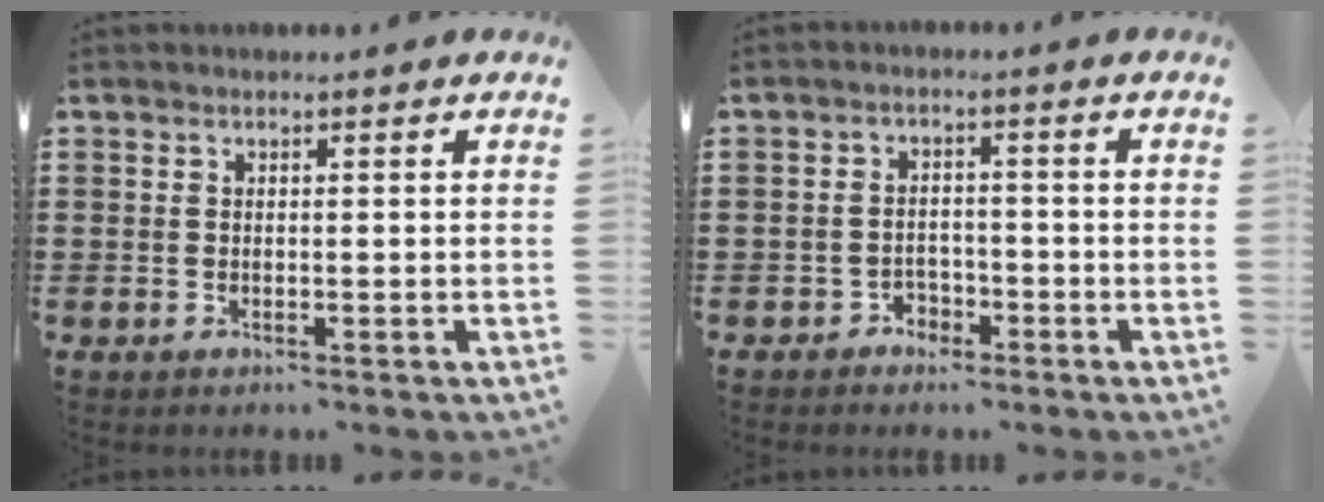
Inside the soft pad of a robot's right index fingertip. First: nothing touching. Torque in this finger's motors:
{"motor_torque": [0.09, 0.00, 0.03, 0.01]}